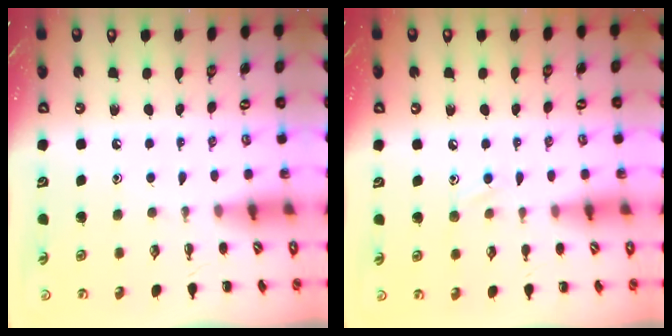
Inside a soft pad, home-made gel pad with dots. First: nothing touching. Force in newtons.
{"total": 6.3, "press": 5.9, "slide": 2.1}